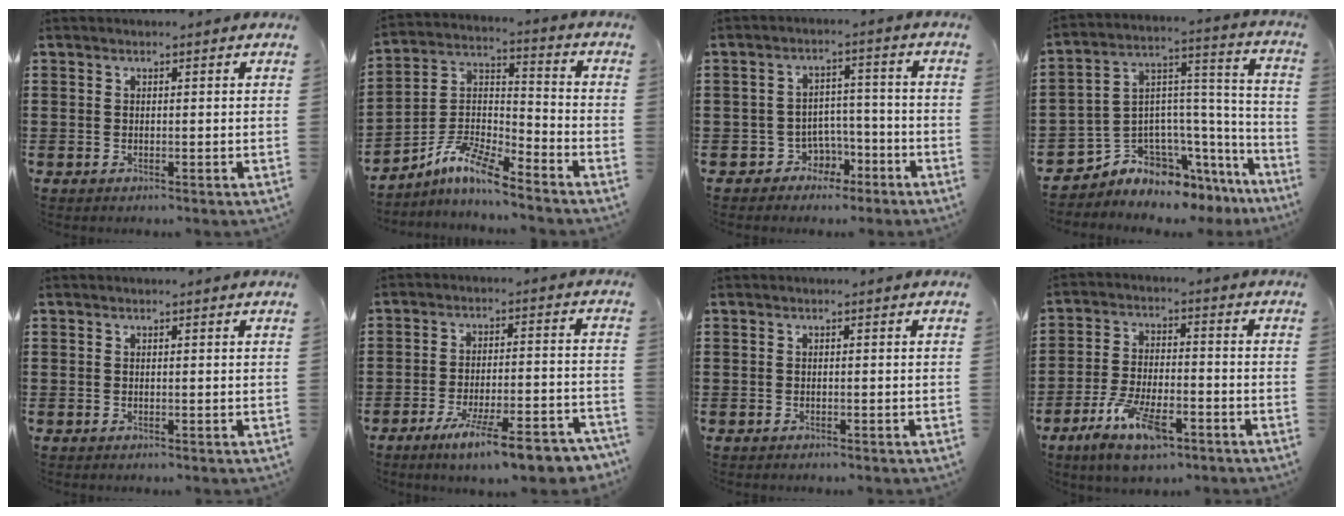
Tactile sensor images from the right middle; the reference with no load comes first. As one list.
[{"total": 8.0, "force": [-6.8, 0.9, 4.2], "torque": [-0.098, -0.006, -0.137]}, {"total": 3.9, "force": [-2.9, 2.6, 0.6], "torque": [-0.023, 0.011, -0.060]}, {"total": 5.3, "force": [-4.5, 2.8, -0.1], "torque": [-0.019, -0.016, -0.090]}, {"total": 0.0}, {"total": 9.7, "force": [-7.4, 0.9, 6.2], "torque": [-0.095, 0.007, -0.132]}, {"total": 0.0}, {"total": 9.1, "force": [-5.6, 3.3, 6.4], "torque": [-0.130, -0.001, -0.102]}]